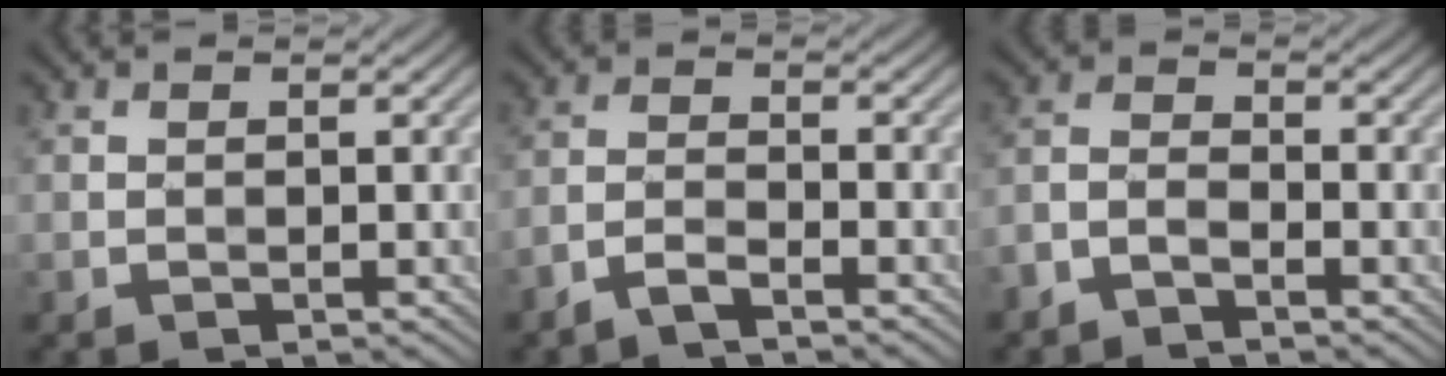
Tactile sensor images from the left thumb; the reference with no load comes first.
{"total": 3.0, "force": [-2.5, 0.4, 1.6], "torque": [-0.036, 0.001, -0.059]}
{"total": 3.0, "force": [-2.6, 0.8, 1.3], "torque": [-0.029, -0.001, -0.062]}